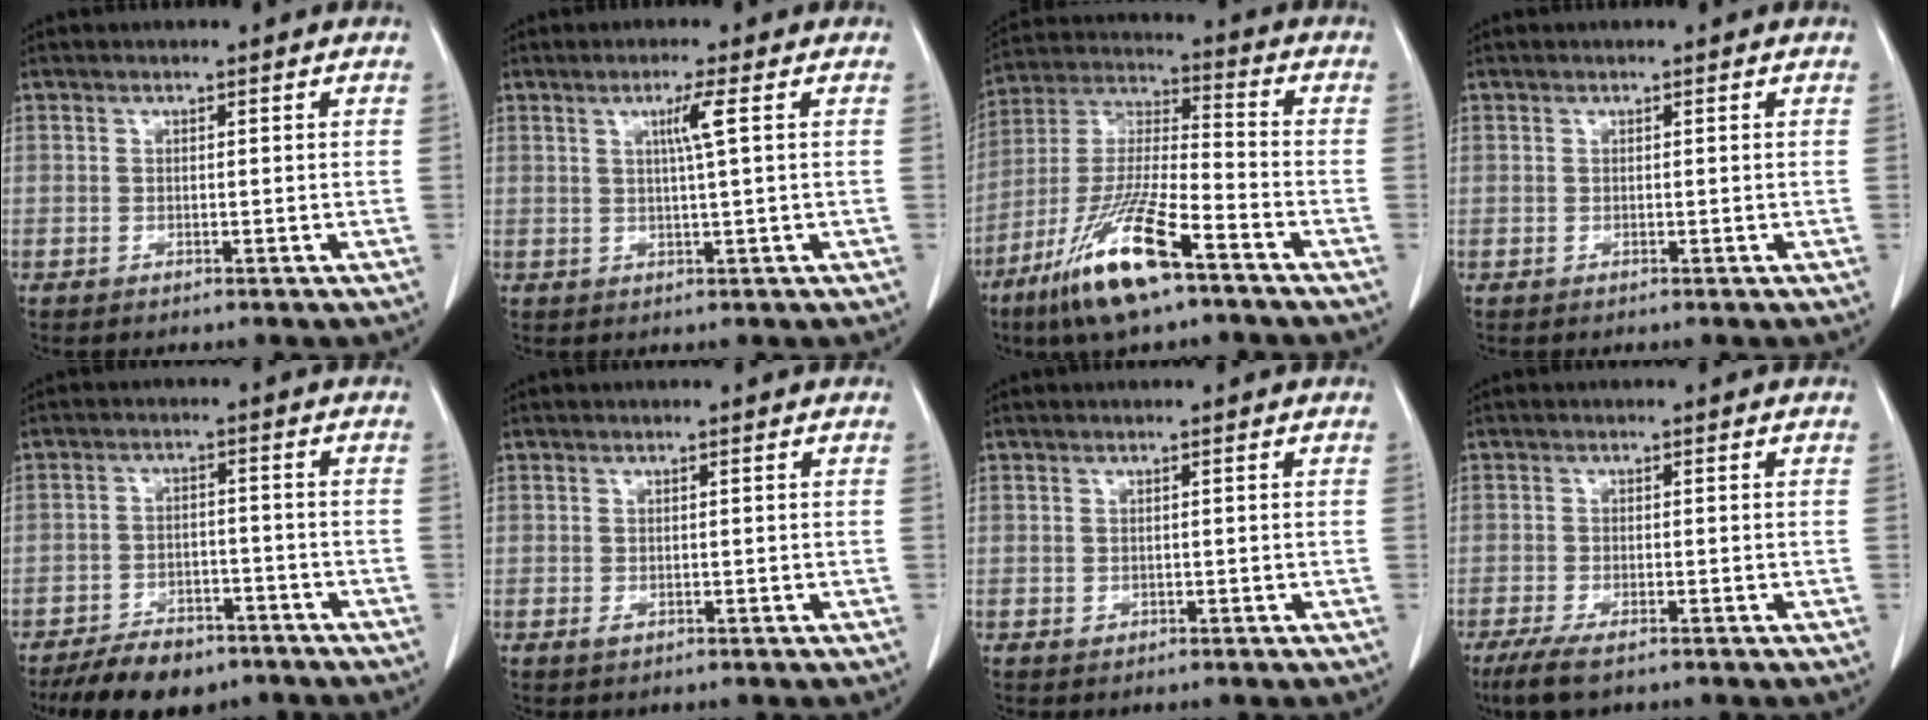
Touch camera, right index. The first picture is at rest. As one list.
[{"total": 3.2, "force": [0.9, -0.7, 3.0], "torque": [-0.056, -0.003, 0.016]}, {"total": 15.9, "force": [-9.4, 2.1, 12.7], "torque": [-0.270, -0.035, -0.176]}, {"total": 0.0}, {"total": 9.2, "force": [-6.4, 4.5, 4.8], "torque": [-0.078, -0.002, -0.101]}, {"total": 0.8, "force": [-0.3, 0.6, 0.5], "torque": [-0.009, -0.002, 0.000]}, {"total": 0.7, "force": [-0.1, 0.7, 0.1], "torque": [-0.004, 0.001, 0.001]}, {"total": 4.8, "force": [-3.1, 0.8, 3.7], "torque": [-0.071, -0.015, -0.049]}]